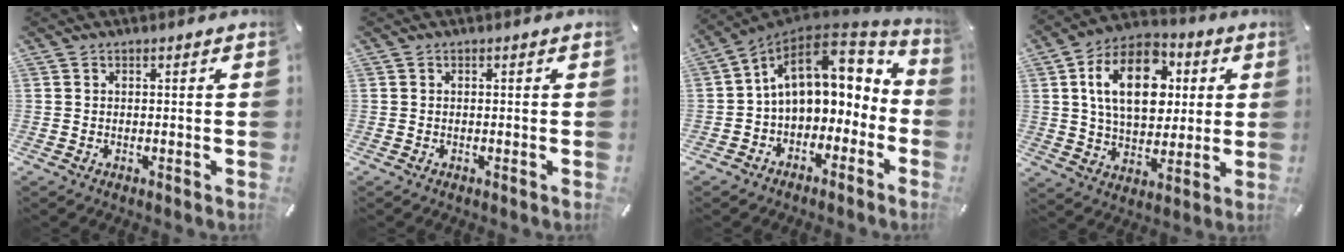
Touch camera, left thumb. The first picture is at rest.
{"total": 0.0}
{"total": 15.2, "force": [3.6, 10.3, 10.6], "torque": [-0.167, -0.016, 0.066]}
{"total": 18.0, "force": [4.4, 12.0, 12.7], "torque": [-0.238, 0.008, 0.074]}